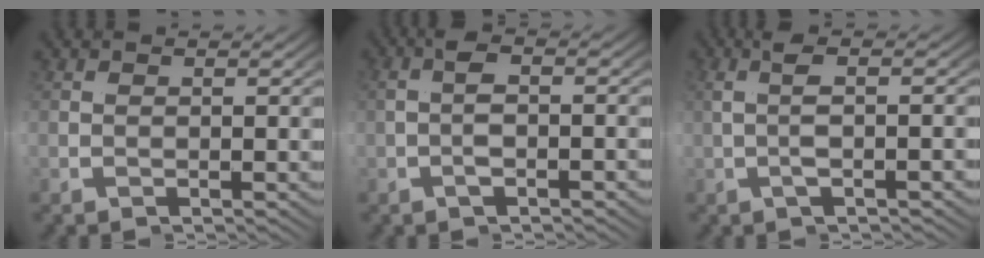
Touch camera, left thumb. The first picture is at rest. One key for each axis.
{"total": 2.2, "fx": -1.0, "fy": 0.6, "fz": 1.8, "tx": -0.035, "ty": 0.003, "tz": -0.027}
{"total": 2.7, "fx": -0.8, "fy": -1.4, "fz": 2.2, "tx": -0.038, "ty": 0.016, "tz": -0.025}